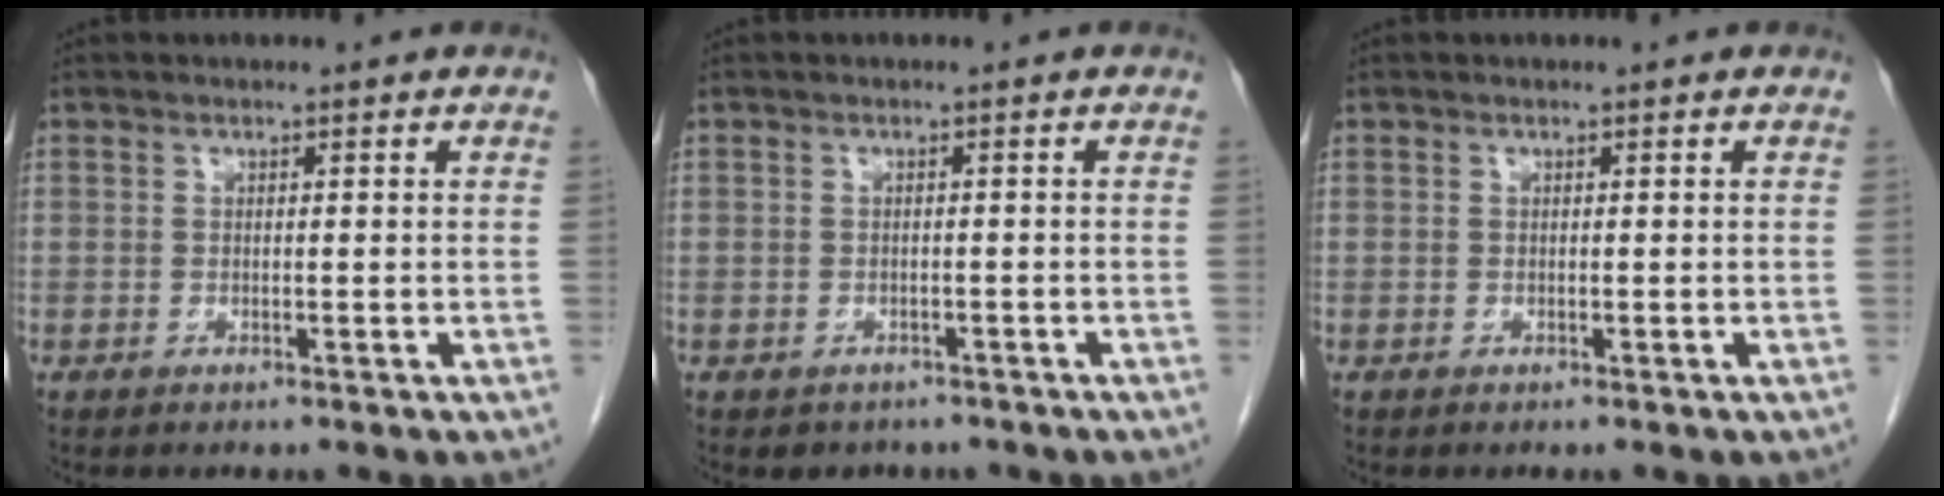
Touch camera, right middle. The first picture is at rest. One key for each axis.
{"total": 3.0, "fx": -2.3, "fy": 1.8, "fz": 0.3, "tx": -0.007, "ty": 0.005, "tz": -0.028}
{"total": 0.0}